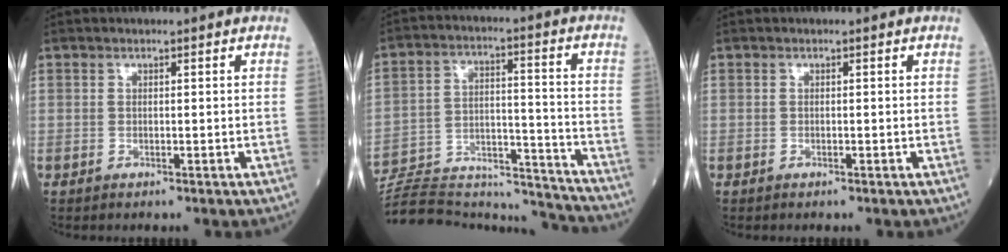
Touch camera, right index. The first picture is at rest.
{"total": 22.3, "force": [-21.4, 3.6, 5.1], "torque": [-0.112, 0.021, -0.323]}
{"total": 0.0}